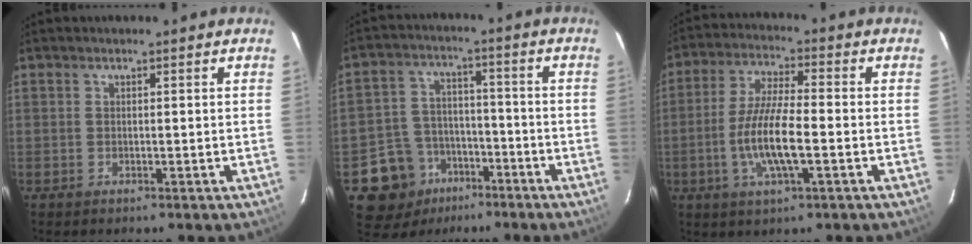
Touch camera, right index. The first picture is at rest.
{"total": 11.5, "force": [-6.3, 9.4, 2.3], "torque": [-0.080, 0.031, -0.089]}
{"total": 10.5, "force": [-2.8, 2.1, 10.0], "torque": [-0.200, -0.003, -0.056]}